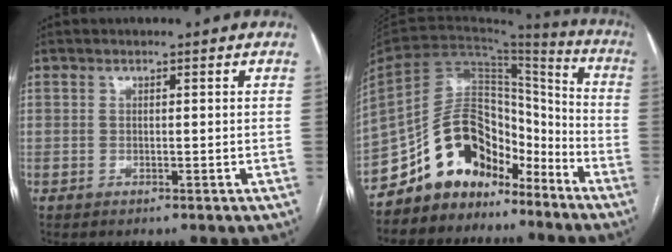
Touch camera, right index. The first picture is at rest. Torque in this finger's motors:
{"motor_torque": [0.50, -0.54, 0.18, 0.03]}